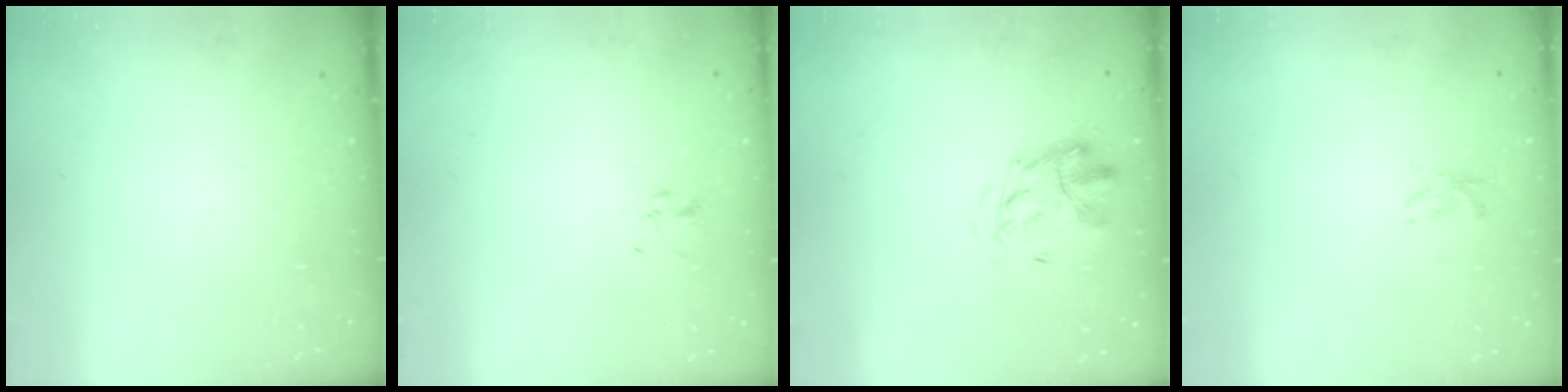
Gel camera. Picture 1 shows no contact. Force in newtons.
{"total": 0.9, "press": 0.7, "slide": 0.6}
{"total": 3.5, "press": 3.3, "slide": 1.1}
{"total": 2.1, "press": 1.9, "slide": 0.8}